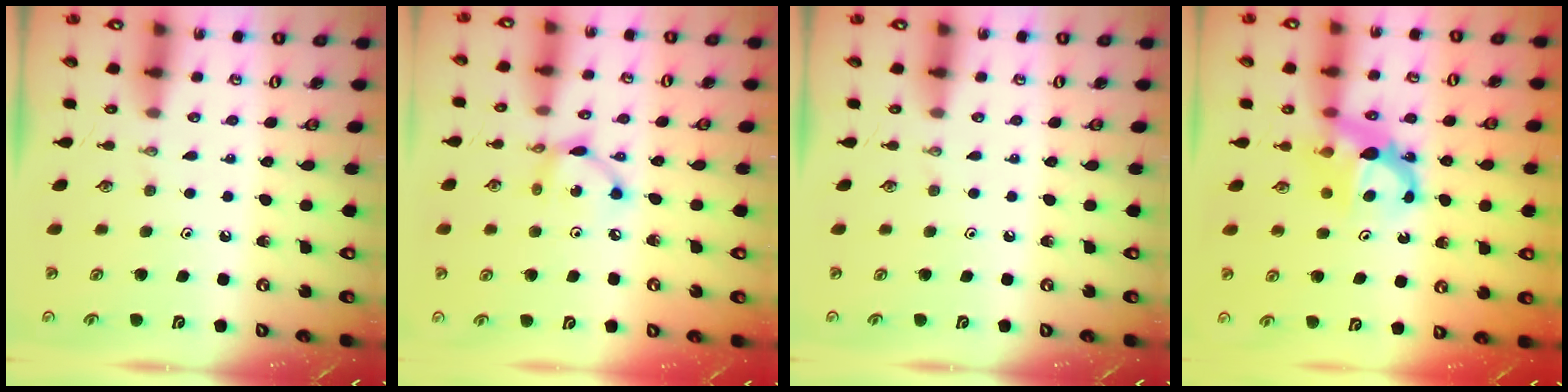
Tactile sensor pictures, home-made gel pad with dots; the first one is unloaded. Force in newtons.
{"total": 7.9, "press": 7.9, "slide": 0.3}
{"total": 0.0}
{"total": 7.1, "press": 7.1, "slide": 0.3}